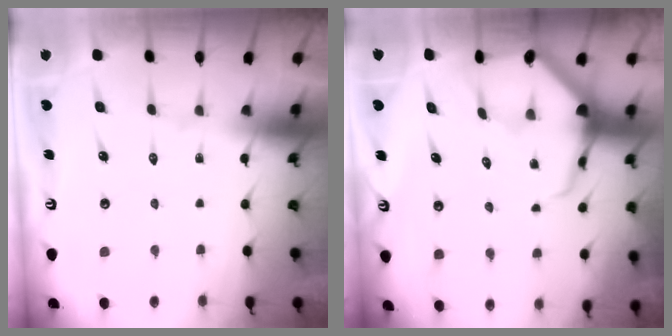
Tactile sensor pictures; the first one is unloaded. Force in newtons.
{"total": 7.6, "press": 7.6, "slide": 0.9}